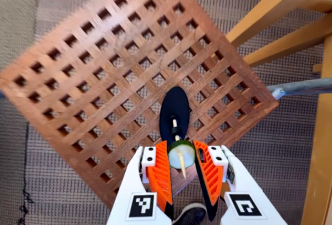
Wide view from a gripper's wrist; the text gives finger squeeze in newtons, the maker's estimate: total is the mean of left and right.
{"total": 11.3, "left": 11.1, "right": 11.5}